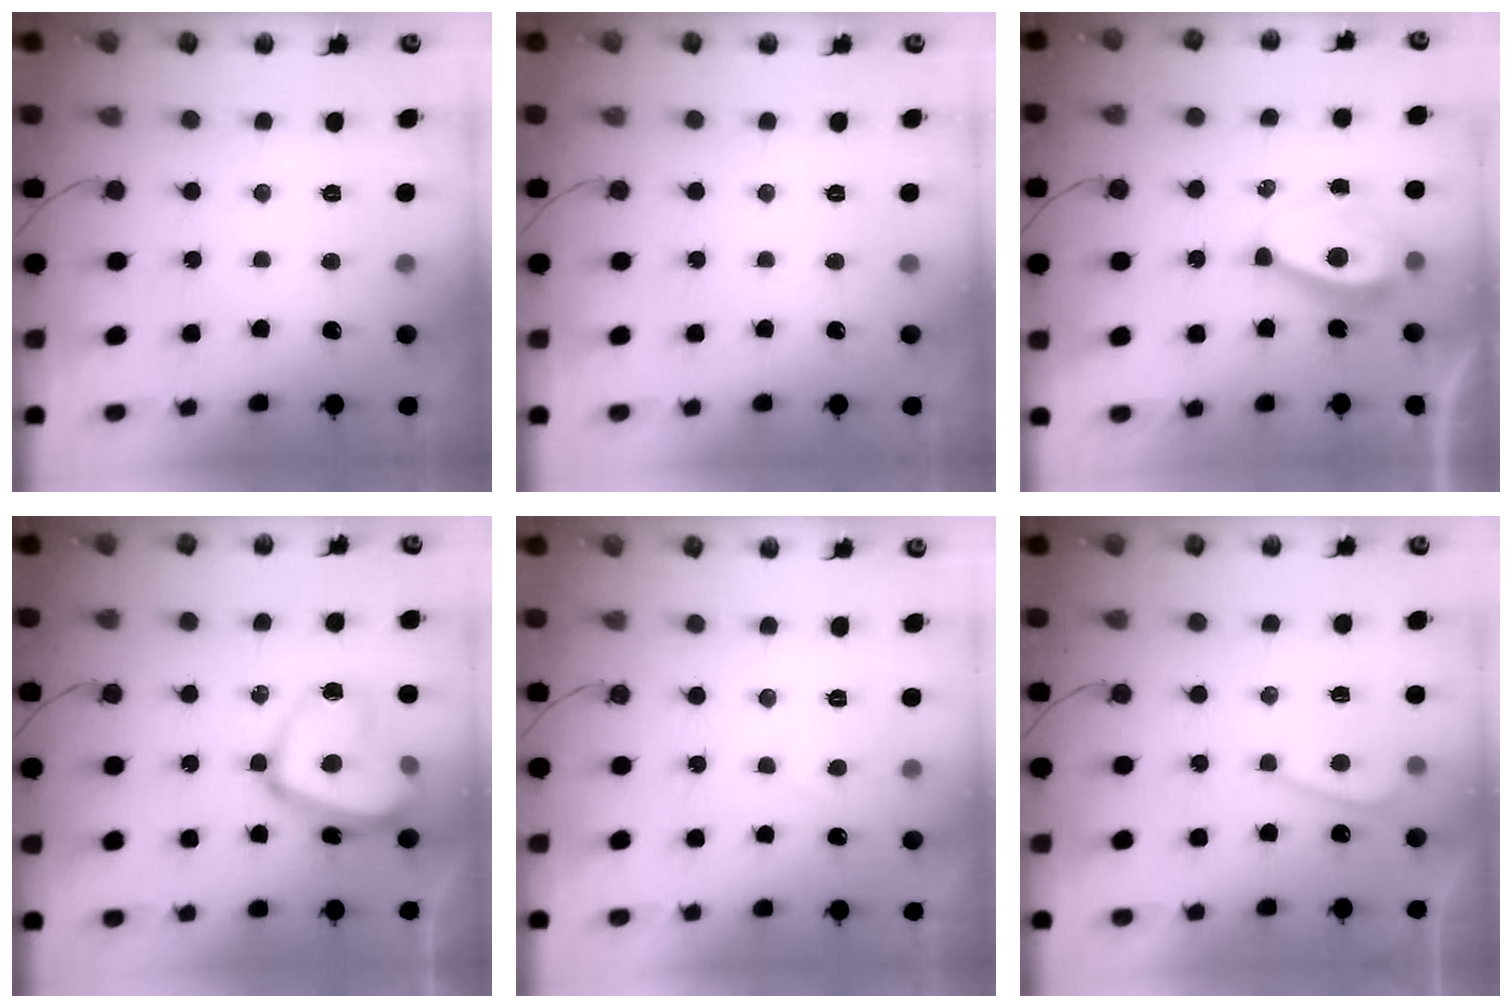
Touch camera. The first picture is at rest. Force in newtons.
{"total": 0.0}
{"total": 7.2, "press": 7.2, "slide": 0.8}
{"total": 16.3, "press": 16.3, "slide": 1.4}
{"total": 3.0, "press": 3.0, "slide": 0.5}
{"total": 4.5, "press": 4.5, "slide": 0.6}